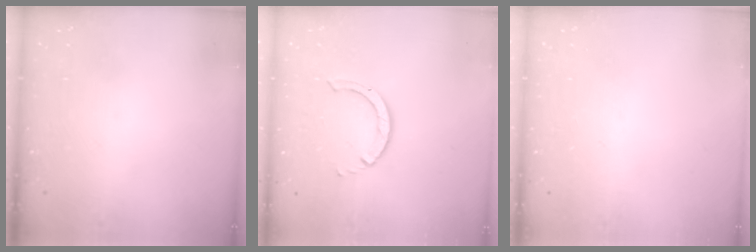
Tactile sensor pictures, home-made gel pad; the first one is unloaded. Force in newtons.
{"total": 3.6, "press": 3.6, "slide": 0.6}
{"total": 0.0}